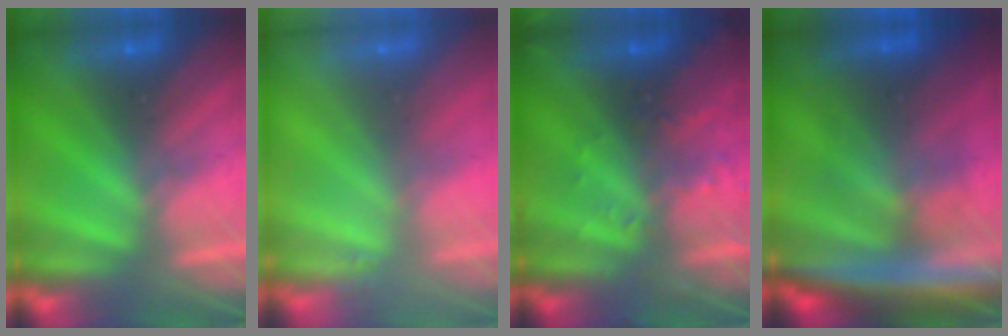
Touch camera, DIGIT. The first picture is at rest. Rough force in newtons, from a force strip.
{"total": 2.2}
{"total": 2.9}
{"total": 7.6}